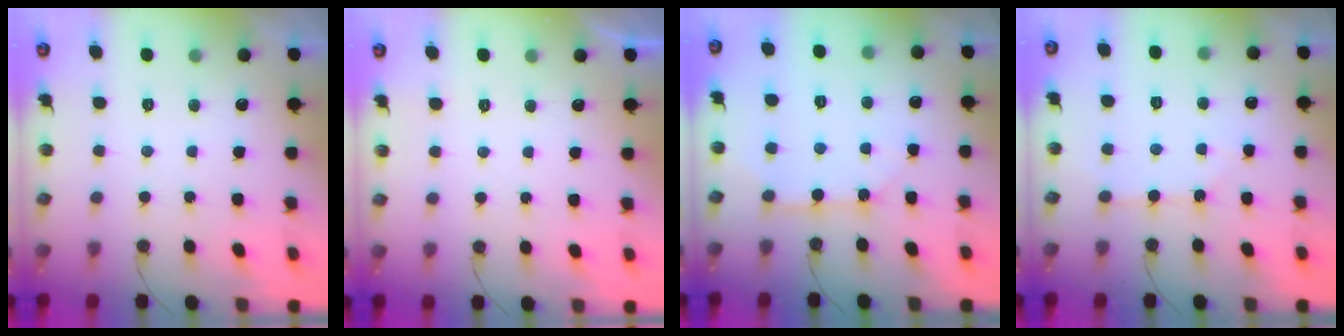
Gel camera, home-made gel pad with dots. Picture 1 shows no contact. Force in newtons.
{"total": 0.0}
{"total": 9.3, "press": 9.2, "slide": 0.7}
{"total": 3.0, "press": 3.0, "slide": 0.3}